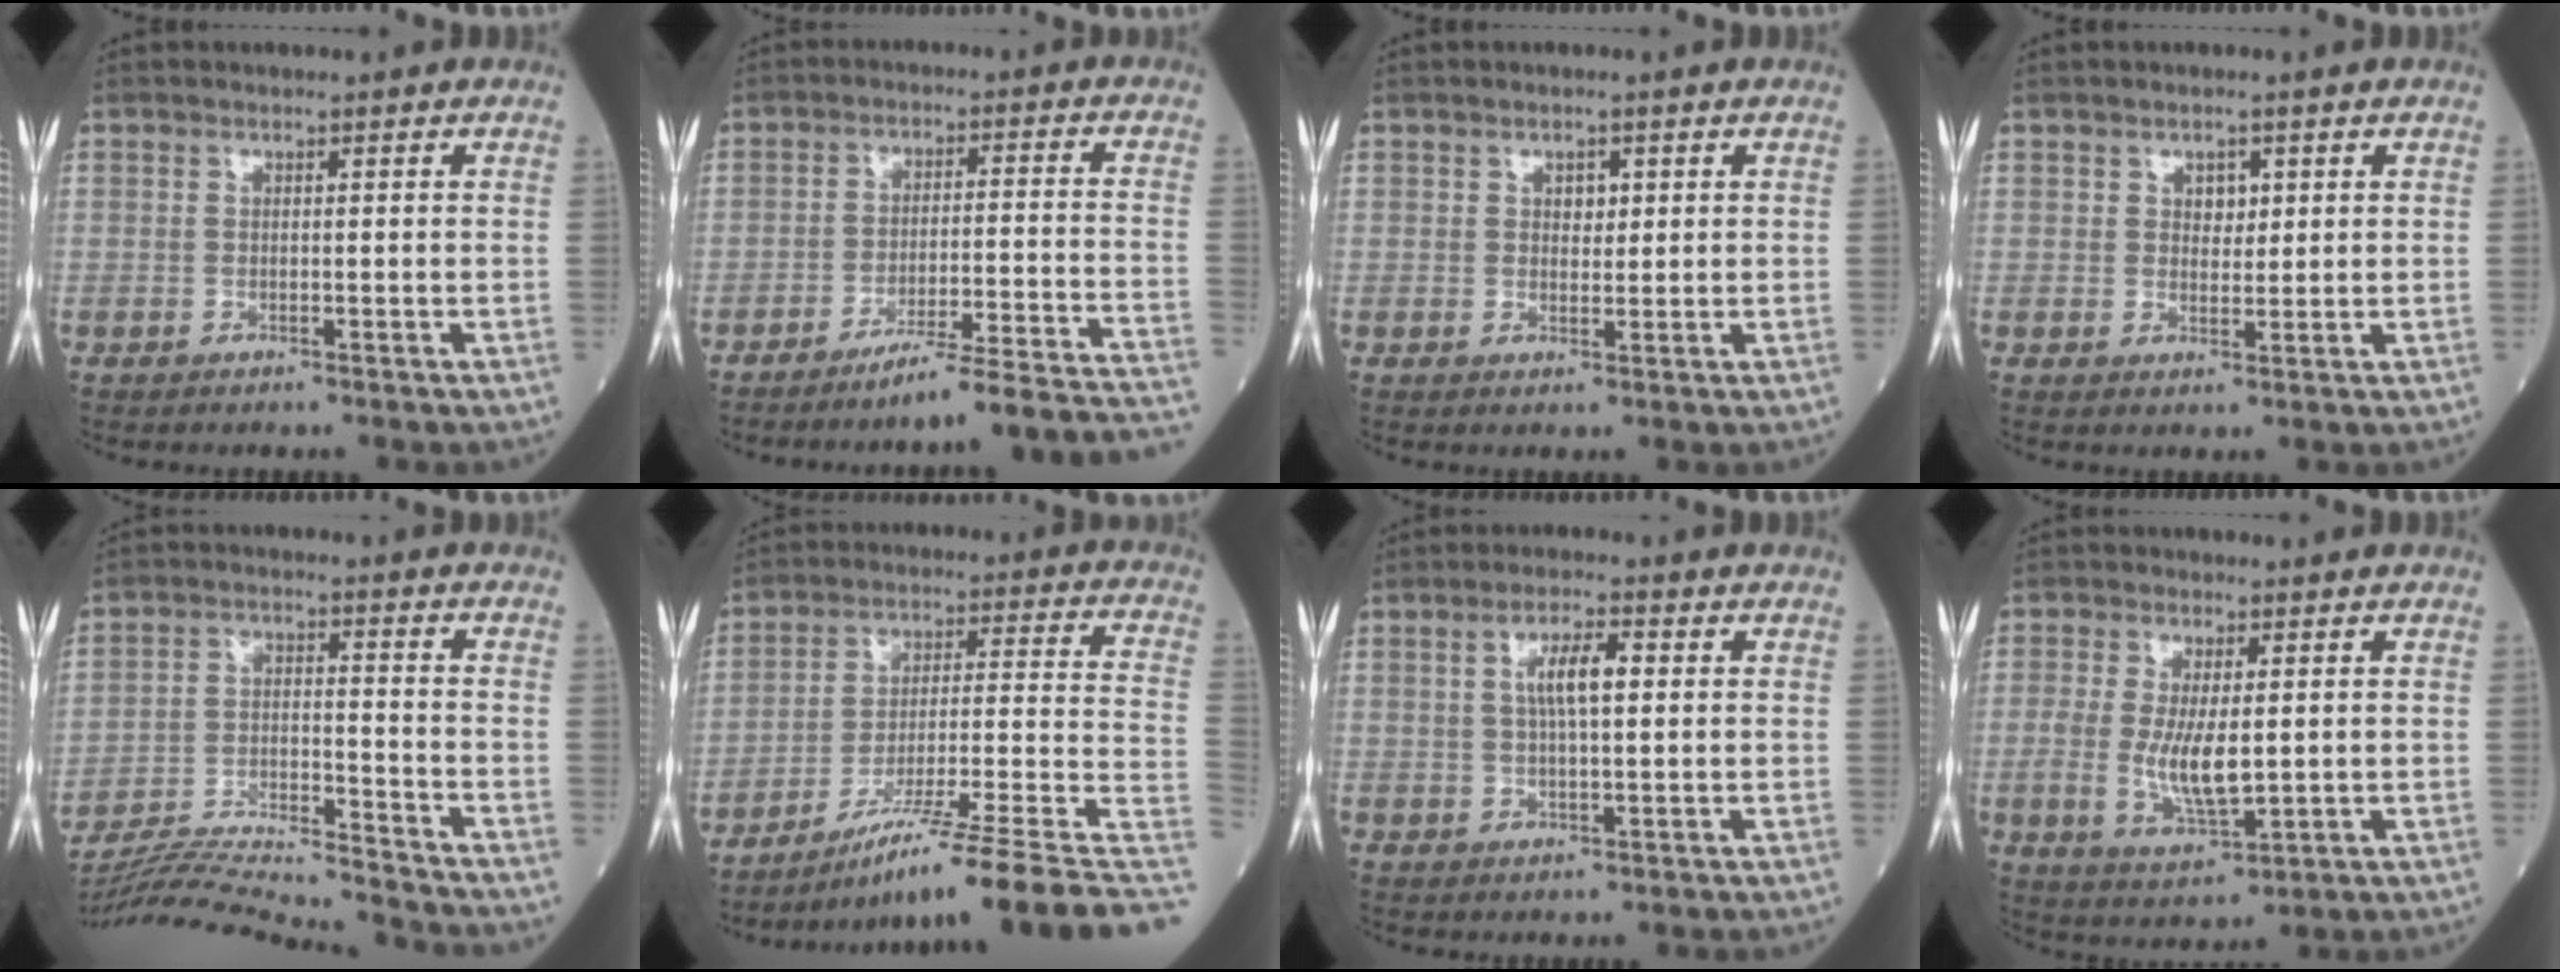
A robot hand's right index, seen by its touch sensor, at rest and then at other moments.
{"total": 18.5, "force": [-16.8, -2.1, 7.6], "torque": [-0.049, -0.006, -0.228]}
{"total": 1.9, "force": [0.7, 1.2, 1.3], "torque": [-0.014, -0.002, 0.010]}
{"total": 2.3, "force": [1.0, 1.5, 1.4], "torque": [-0.016, -0.001, 0.014]}
{"total": 18.3, "force": [-17.6, -1.0, 5.1], "torque": [-0.102, -0.016, -0.281]}
{"total": 20.2, "force": [-14.1, -0.7, 14.5], "torque": [-0.155, 0.018, -0.224]}
{"total": 5.3, "force": [1.2, 1.1, 5.0], "torque": [-0.094, 0.009, 0.022]}
{"total": 8.4, "force": [-0.1, 3.1, 7.8], "torque": [-0.159, -0.015, 0.005]}